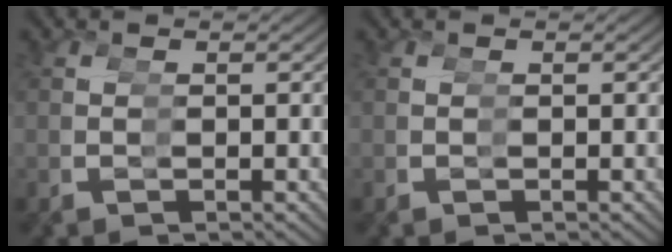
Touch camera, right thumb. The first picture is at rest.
{"total": 0.0}